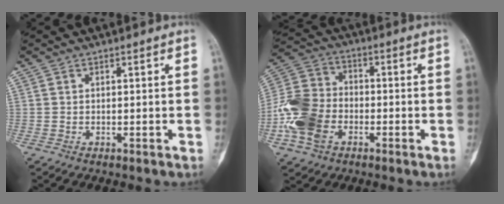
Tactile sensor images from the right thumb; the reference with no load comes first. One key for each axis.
{"total": 13.4, "fx": -4.1, "fy": 9.7, "fz": 8.2, "tx": -0.164, "ty": 0.021, "tz": -0.086}